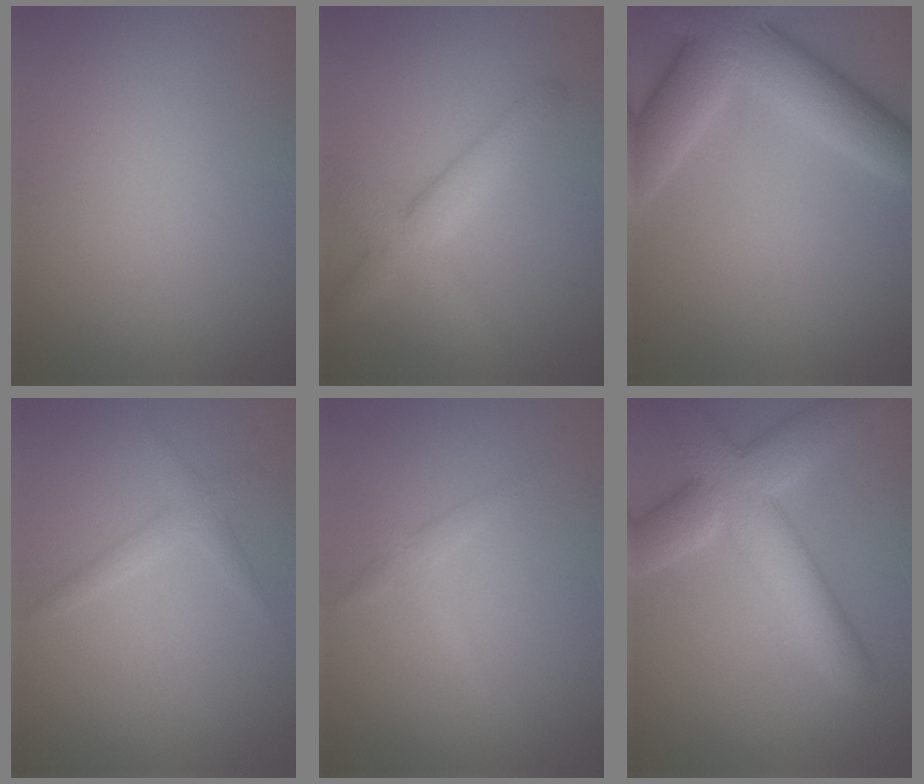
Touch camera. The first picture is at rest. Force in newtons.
{"total": 4.0, "press": 4.0, "slide": 0.2}
{"total": 8.6, "press": 8.6, "slide": 0.6}
{"total": 1.6, "press": 1.6, "slide": 0.1}
{"total": 1.5, "press": 1.5, "slide": 0.0}
{"total": 8.5, "press": 8.5, "slide": 0.7}